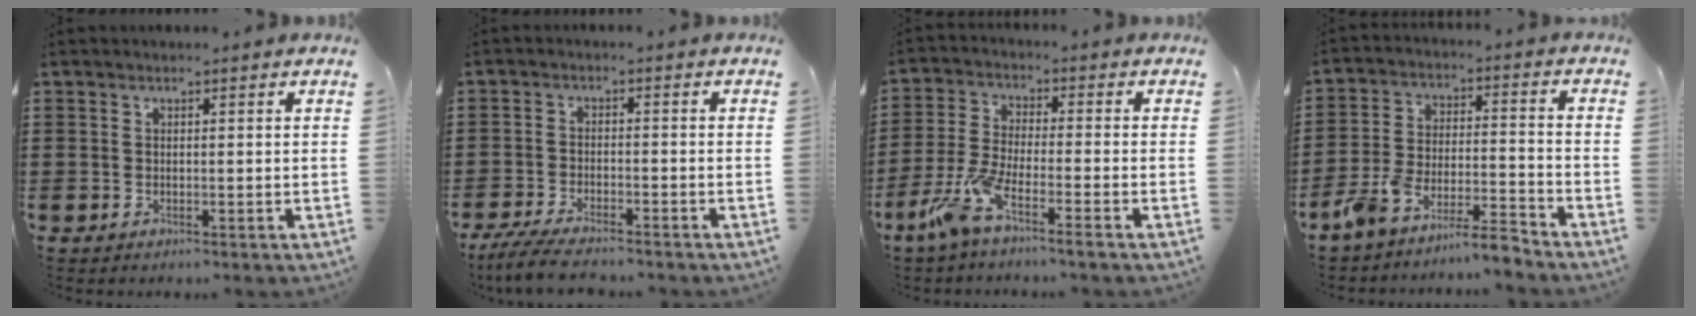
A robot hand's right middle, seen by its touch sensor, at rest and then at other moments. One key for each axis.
{"total": 4.9, "fx": -4.4, "fy": 0.5, "fz": 2.1, "tx": -0.053, "ty": -0.011, "tz": -0.089}
{"total": 6.7, "fx": -4.8, "fy": 0.6, "fz": 4.6, "tx": -0.121, "ty": -0.017, "tz": -0.099}
{"total": 7.6, "fx": -7.2, "fy": 0.1, "fz": 2.5, "tx": -0.054, "ty": 0.003, "tz": -0.143}